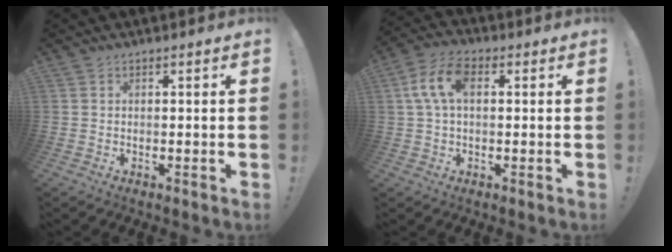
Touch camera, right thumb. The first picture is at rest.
{"total": 9.8, "force": [2.1, 5.8, 7.7], "torque": [-0.158, 0.011, 0.040]}